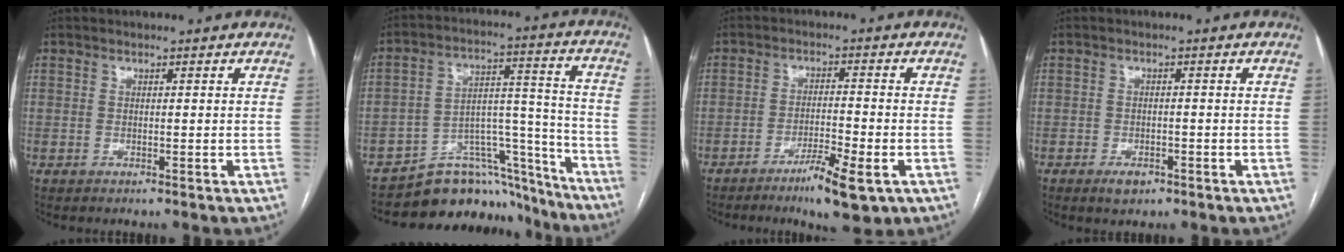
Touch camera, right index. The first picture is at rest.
{"total": 15.8, "force": [-14.2, 6.2, 2.8], "torque": [-0.008, 0.080, -0.210]}
{"total": 7.4, "force": [-4.2, 1.0, 6.0], "torque": [-0.099, -0.010, -0.064]}
{"total": 2.5, "force": [-1.6, 1.4, 1.4], "torque": [-0.023, 0.001, -0.017]}